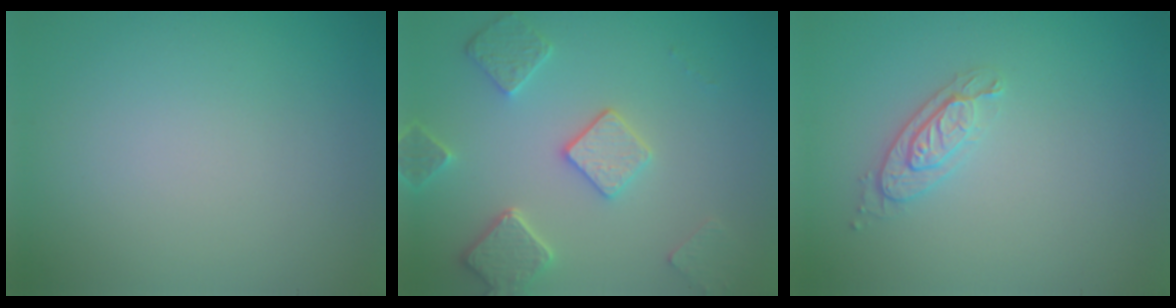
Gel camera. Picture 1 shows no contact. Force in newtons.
{"total": 4.5, "press": 3.8, "slide": 2.5}
{"total": 2.1, "press": 2.0, "slide": 0.6}